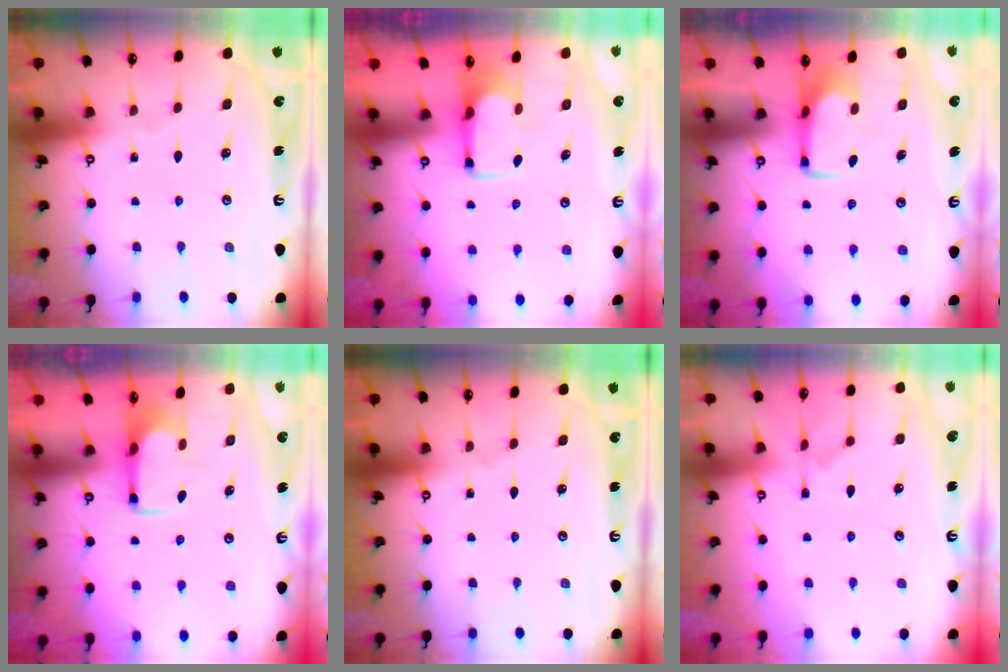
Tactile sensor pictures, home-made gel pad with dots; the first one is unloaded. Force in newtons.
{"total": 1.7, "press": 1.6, "slide": 0.7}
{"total": 1.6, "press": 1.5, "slide": 0.5}
{"total": 2.5, "press": 2.3, "slide": 0.8}
{"total": 0.0}
{"total": 2.1, "press": 1.9, "slide": 1.0}